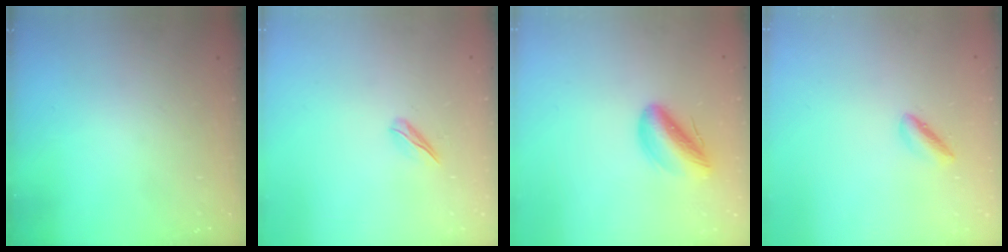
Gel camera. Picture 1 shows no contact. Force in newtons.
{"total": 3.8, "press": 3.7, "slide": 1.0}
{"total": 10.5, "press": 10.3, "slide": 1.9}
{"total": 2.0, "press": 1.9, "slide": 0.5}